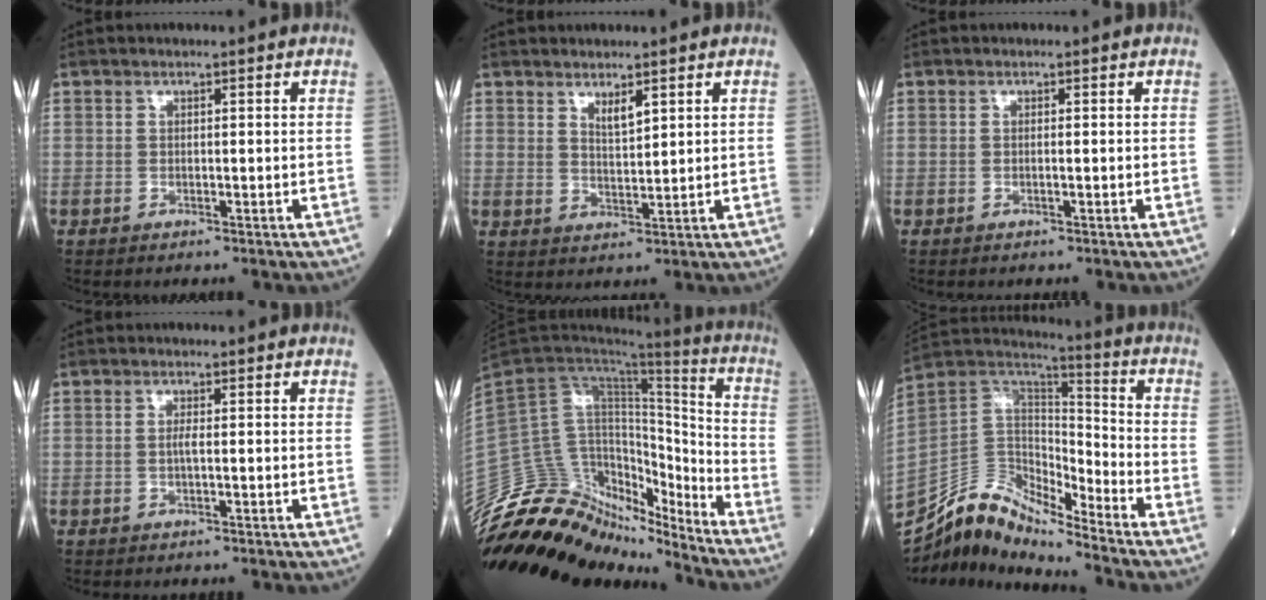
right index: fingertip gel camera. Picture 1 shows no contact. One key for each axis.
{"total": 2.8, "fx": 1.9, "fy": 0.5, "fz": 2.0, "tx": -0.040, "ty": -0.007, "tz": 0.039}
{"total": 0.0}
{"total": 1.0, "fx": -0.2, "fy": -0.1, "fz": 1.0, "tx": -0.023, "ty": 0.000, "tz": -0.005}
{"total": 21.4, "fx": -19.7, "fy": 5.8, "fz": 6.0, "tx": -0.123, "ty": 0.062, "tz": -0.332}
{"total": 12.6, "fx": -11.9, "fy": 2.6, "fz": 3.0, "tx": -0.059, "ty": 0.079, "tz": -0.227}